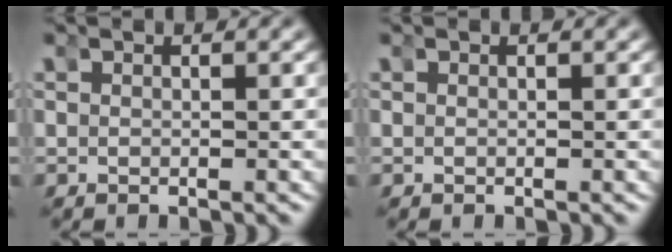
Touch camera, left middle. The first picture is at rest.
{"total": 0.0}